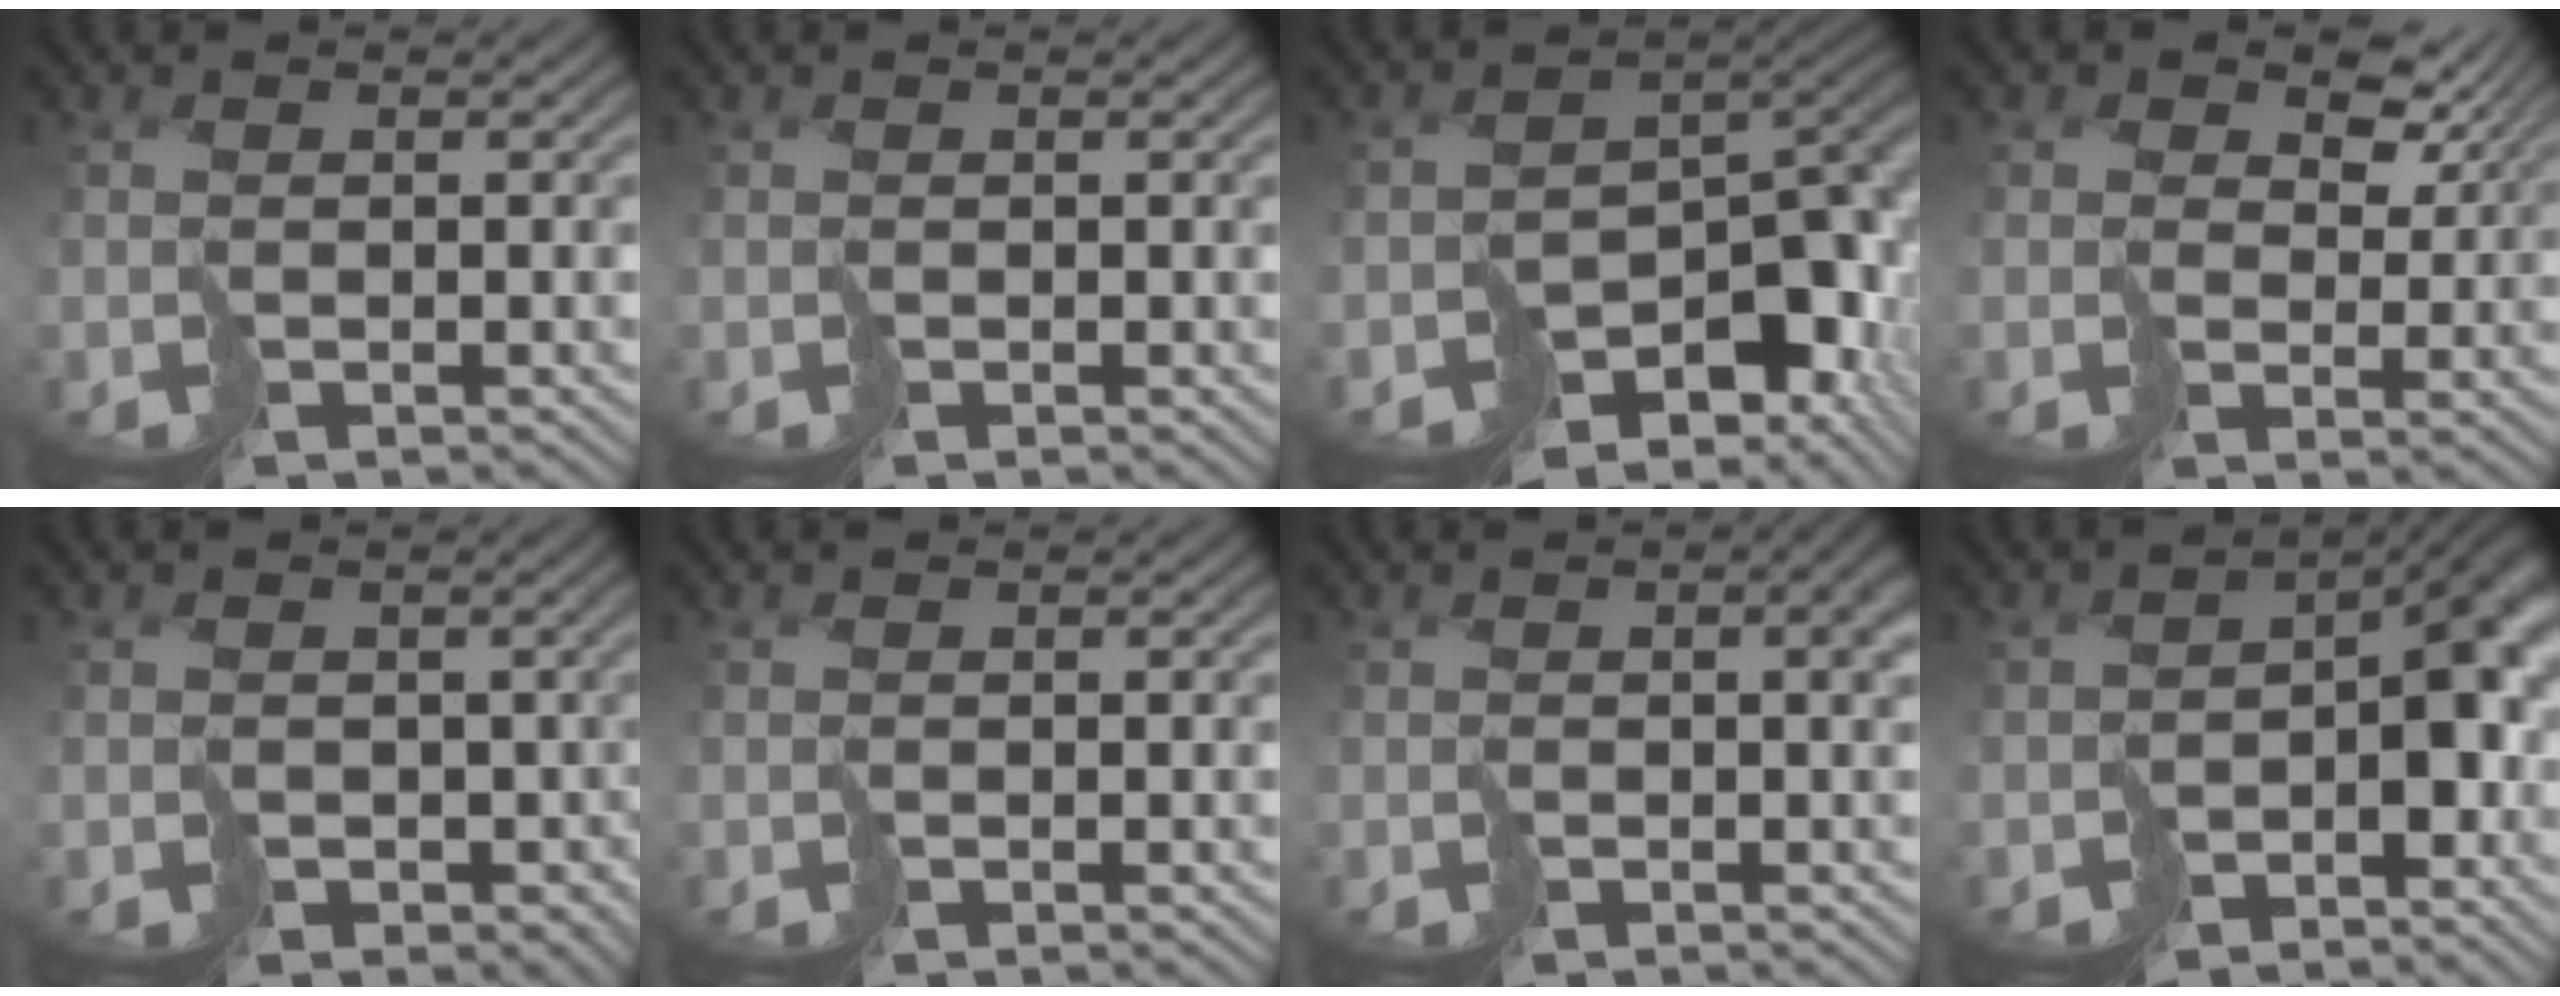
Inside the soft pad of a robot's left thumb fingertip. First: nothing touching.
{"total": 0.0}
{"total": 11.1, "force": [-5.4, 6.8, 6.9], "torque": [-0.106, -0.053, -0.050]}
{"total": 4.7, "force": [2.9, 3.3, 1.7], "torque": [-0.034, -0.001, 0.053]}
{"total": 4.2, "force": [-0.9, 3.9, 1.5], "torque": [-0.019, -0.013, -0.008]}
{"total": 0.0}
{"total": 3.9, "force": [0.4, 2.1, 3.2], "torque": [-0.056, -0.014, 0.017]}
{"total": 9.1, "force": [-3.6, 5.3, 6.5], "torque": [-0.087, -0.031, -0.041]}